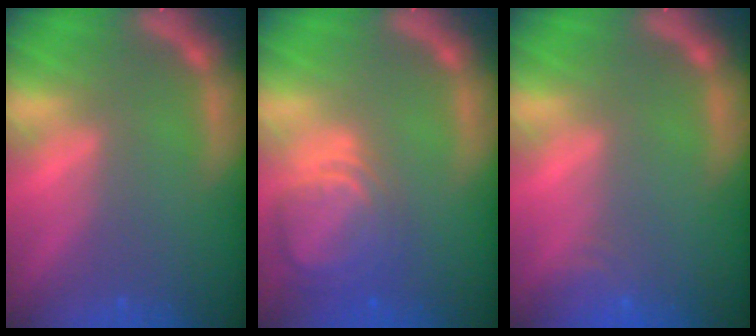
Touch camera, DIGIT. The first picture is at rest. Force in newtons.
{"total": 6.5}
{"total": 2.4}